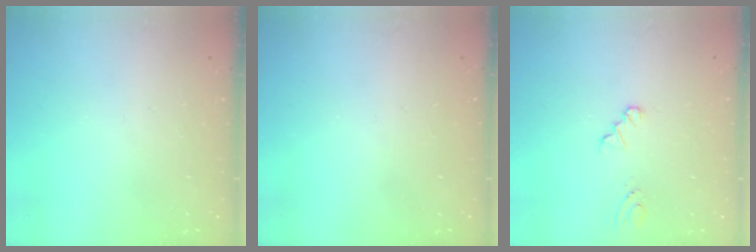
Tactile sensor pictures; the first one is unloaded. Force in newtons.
{"total": 0.0}
{"total": 0.0}